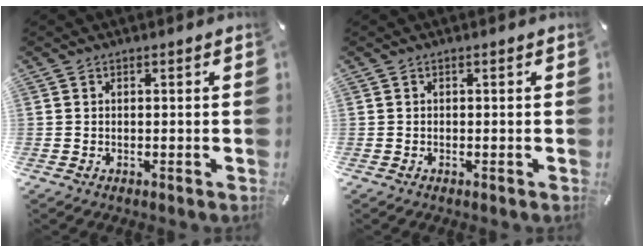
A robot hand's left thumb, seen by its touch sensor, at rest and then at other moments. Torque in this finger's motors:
{"motor_torque": [-0.22, -0.22, 0.02, -0.02, 0.00]}